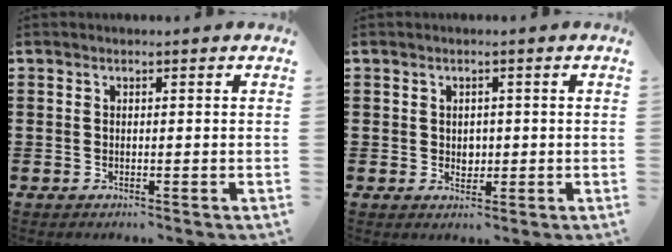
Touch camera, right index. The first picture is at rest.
{"total": 1.7, "force": [0.1, 1.5, 0.8], "torque": [-0.011, 0.004, -0.002]}